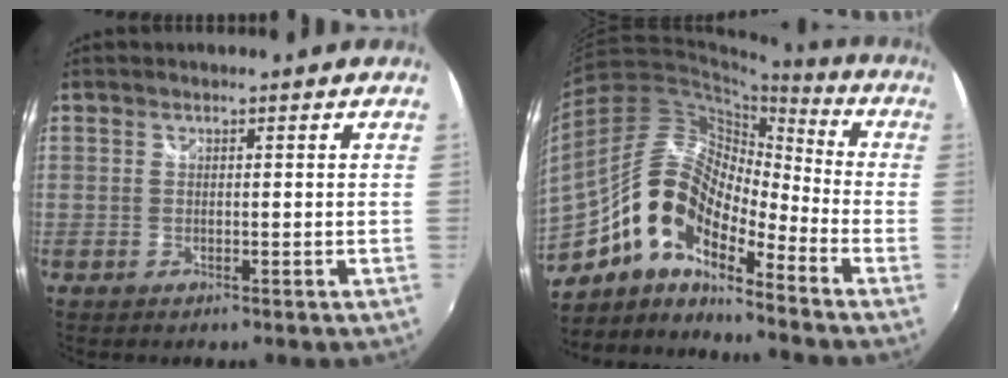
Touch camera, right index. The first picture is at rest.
{"total": 14.9, "force": [-8.6, 6.3, 10.4], "torque": [-0.185, 0.014, -0.177]}